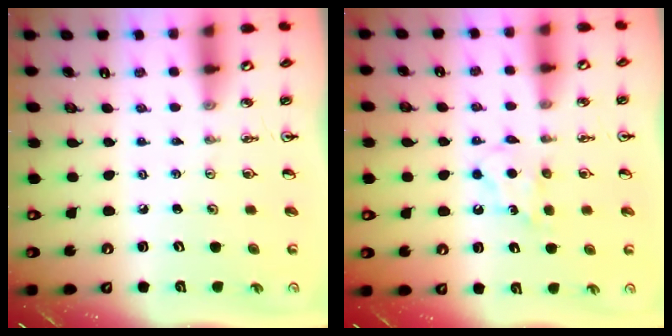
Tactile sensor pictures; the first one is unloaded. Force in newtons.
{"total": 6.6, "press": 6.5, "slide": 1.4}